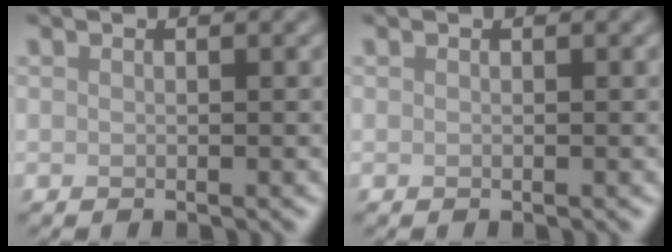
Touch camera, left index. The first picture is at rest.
{"total": 0.0}